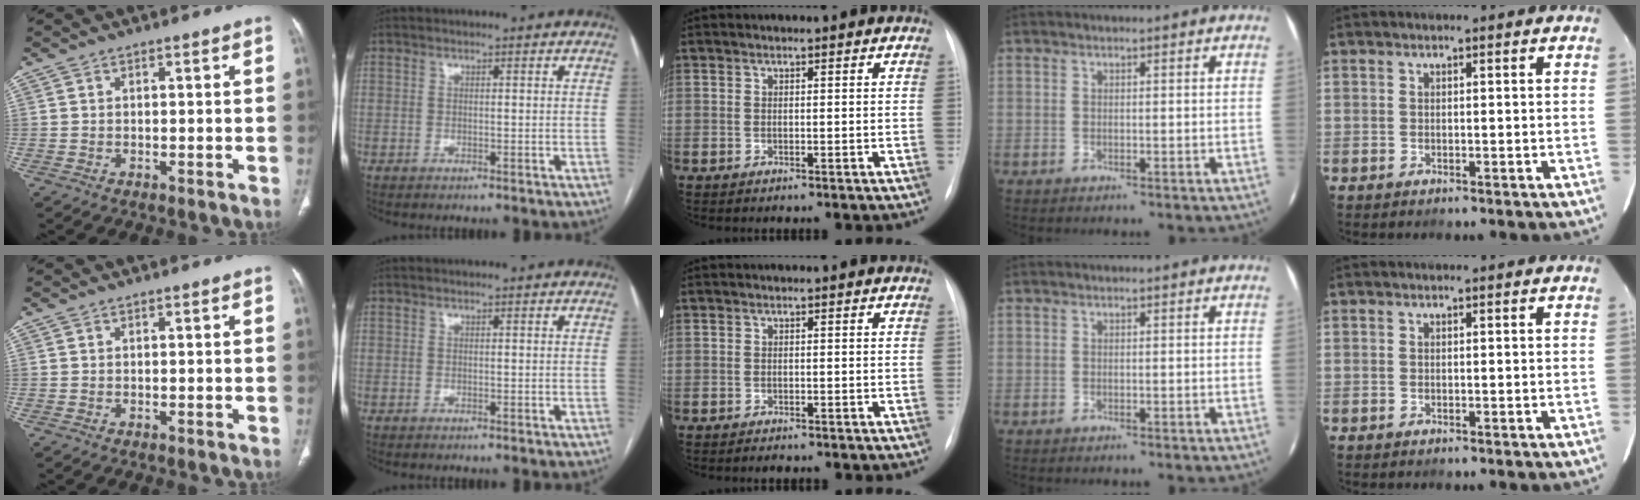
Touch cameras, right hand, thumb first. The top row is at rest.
{"middle": {"total": 0.8, "force": [-0.8, 0.2, 0.3], "torque": [-0.009, -0.003, -0.009]}}